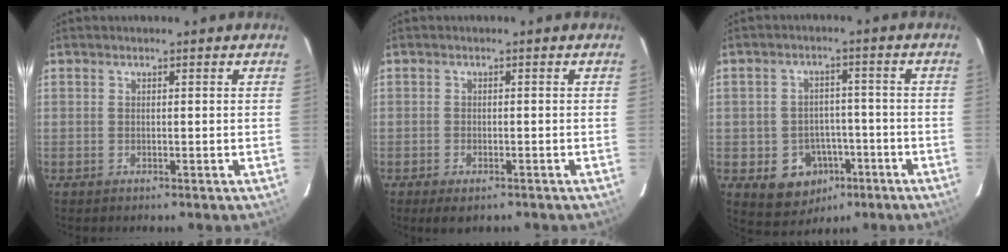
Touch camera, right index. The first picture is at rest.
{"total": 3.4, "force": [-2.3, 1.5, 1.9], "torque": [-0.043, -0.013, -0.037]}
{"total": 9.2, "force": [-4.1, 7.7, 3.0], "torque": [-0.066, 0.025, -0.034]}